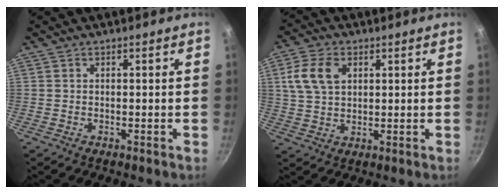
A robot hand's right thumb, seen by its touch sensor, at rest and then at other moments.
{"total": 8.3, "force": [2.7, 5.6, 5.6], "torque": [-0.097, 0.003, 0.050]}